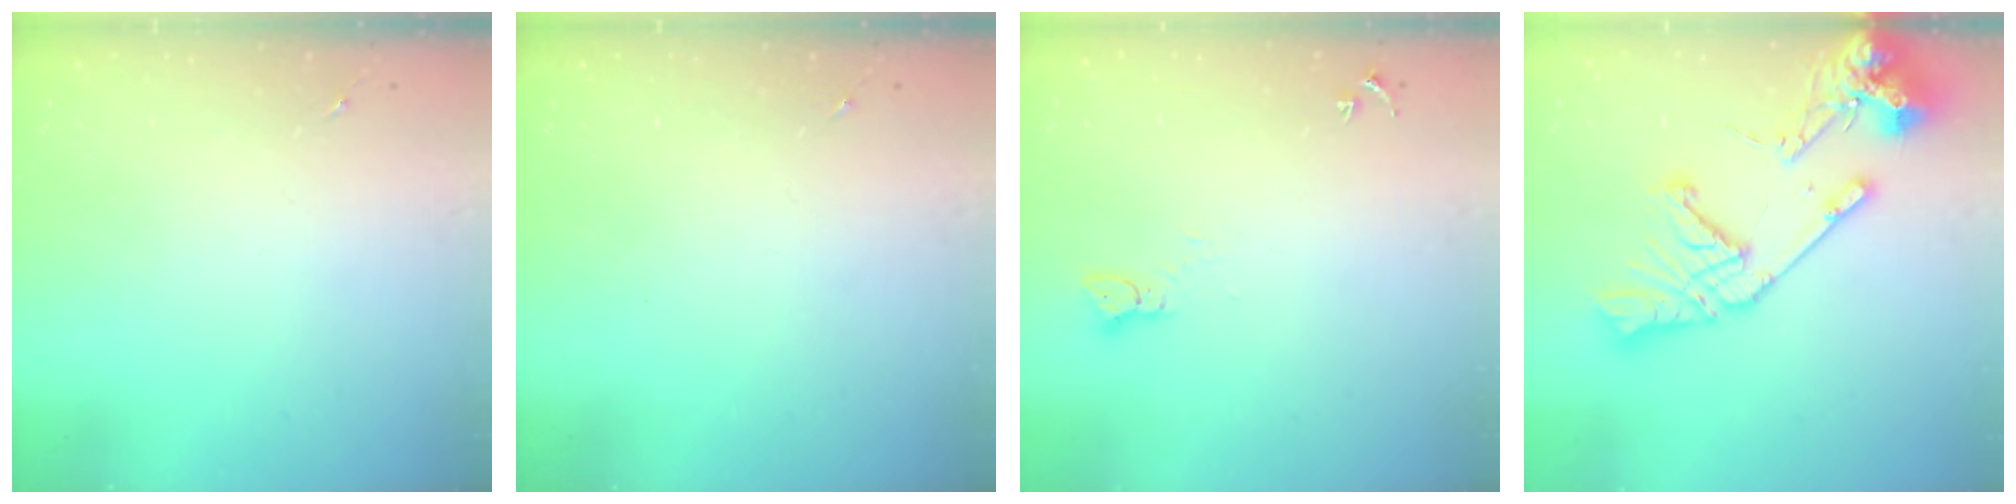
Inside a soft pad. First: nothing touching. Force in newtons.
{"total": 0.0}
{"total": 3.2, "press": 3.2, "slide": 0.1}
{"total": 20.9, "press": 20.7, "slide": 2.5}